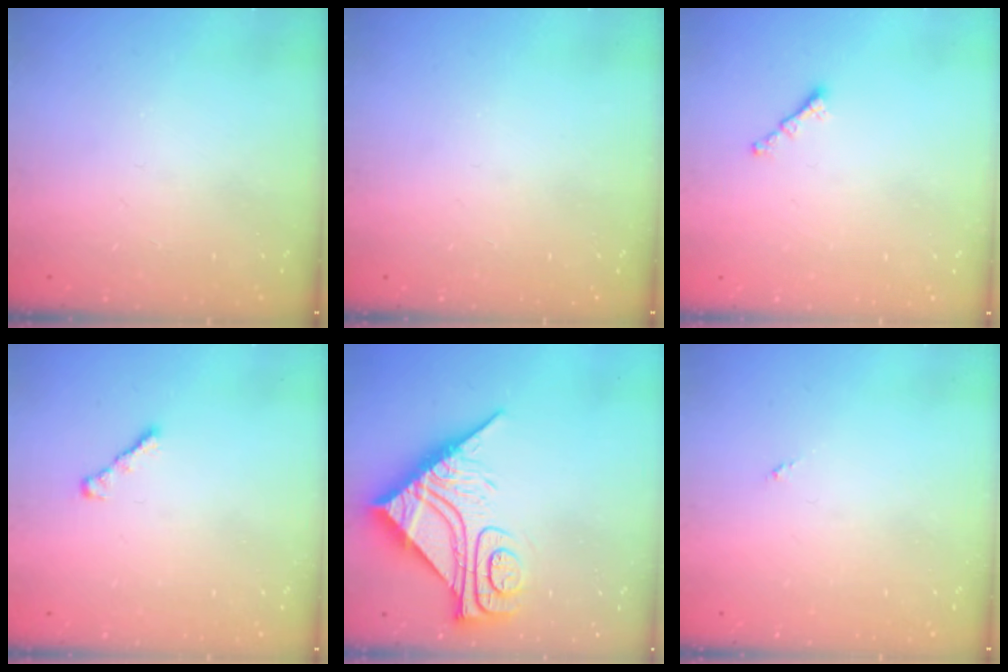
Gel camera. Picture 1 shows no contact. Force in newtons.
{"total": 0.0}
{"total": 0.7, "press": 0.6, "slide": 0.4}
{"total": 2.4, "press": 2.3, "slide": 0.6}
{"total": 14.7, "press": 14.7, "slide": 1.2}
{"total": 0.0}